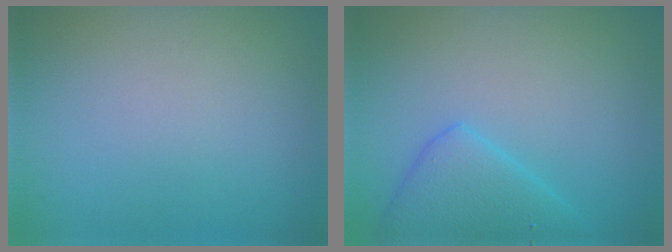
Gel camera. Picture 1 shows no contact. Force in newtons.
{"total": 4.0, "press": 4.0, "slide": 0.1}